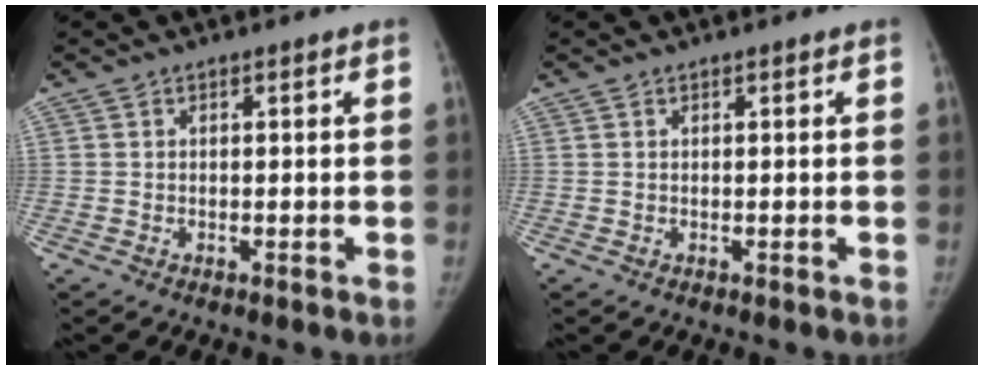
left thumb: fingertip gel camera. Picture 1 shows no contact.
{"total": 0.0}